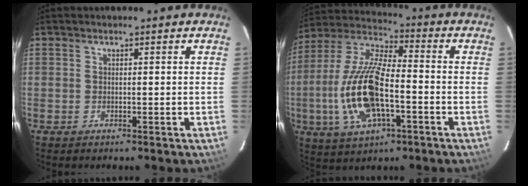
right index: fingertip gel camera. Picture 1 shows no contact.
{"total": 17.5, "force": [-4.5, 6.9, 15.4], "torque": [-0.329, -0.006, -0.085]}